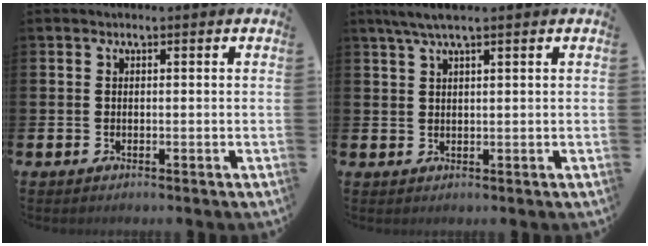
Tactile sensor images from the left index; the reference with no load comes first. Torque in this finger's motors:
{"motor_torque": [0.05, -0.12, 0.43, 0.05]}